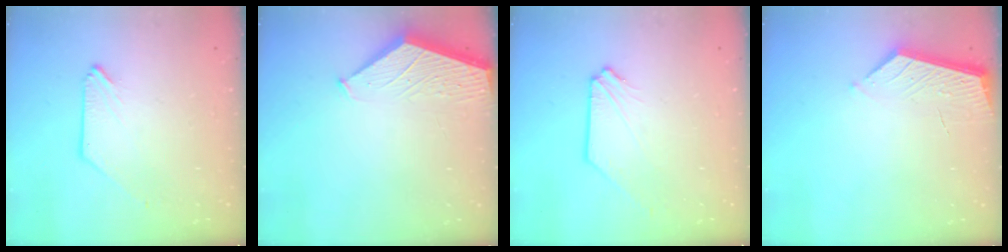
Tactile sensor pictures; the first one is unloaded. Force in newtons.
{"total": 1.5, "press": 1.4, "slide": 0.2}
{"total": 1.3, "press": 1.3, "slide": 0.2}
{"total": 3.7, "press": 3.7, "slide": 0.4}